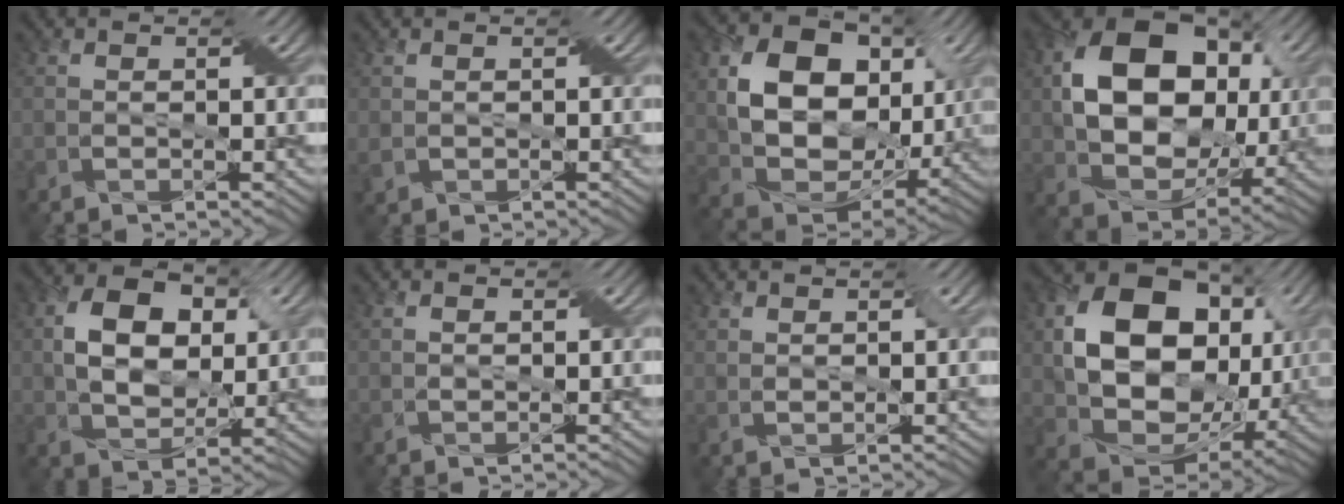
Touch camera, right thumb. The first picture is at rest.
{"total": 1.5, "force": [0.0, 1.3, 0.7], "torque": [-0.027, -0.005, 0.001]}
{"total": 15.2, "force": [2.9, 11.1, 10.0], "torque": [-0.204, -0.007, 0.063]}
{"total": 15.7, "force": [2.6, 11.3, 10.6], "torque": [-0.202, 0.002, 0.054]}
{"total": 9.3, "force": [2.1, 6.3, 6.6], "torque": [-0.135, 0.010, 0.033]}
{"total": 0.9, "force": [0.5, 0.5, 0.5], "torque": [-0.012, 0.001, 0.011]}
{"total": 1.6, "force": [1.2, 0.6, 1.0], "torque": [-0.027, 0.001, 0.026]}
{"total": 17.3, "force": [2.6, 12.9, 11.3], "torque": [-0.223, -0.028, 0.069]}